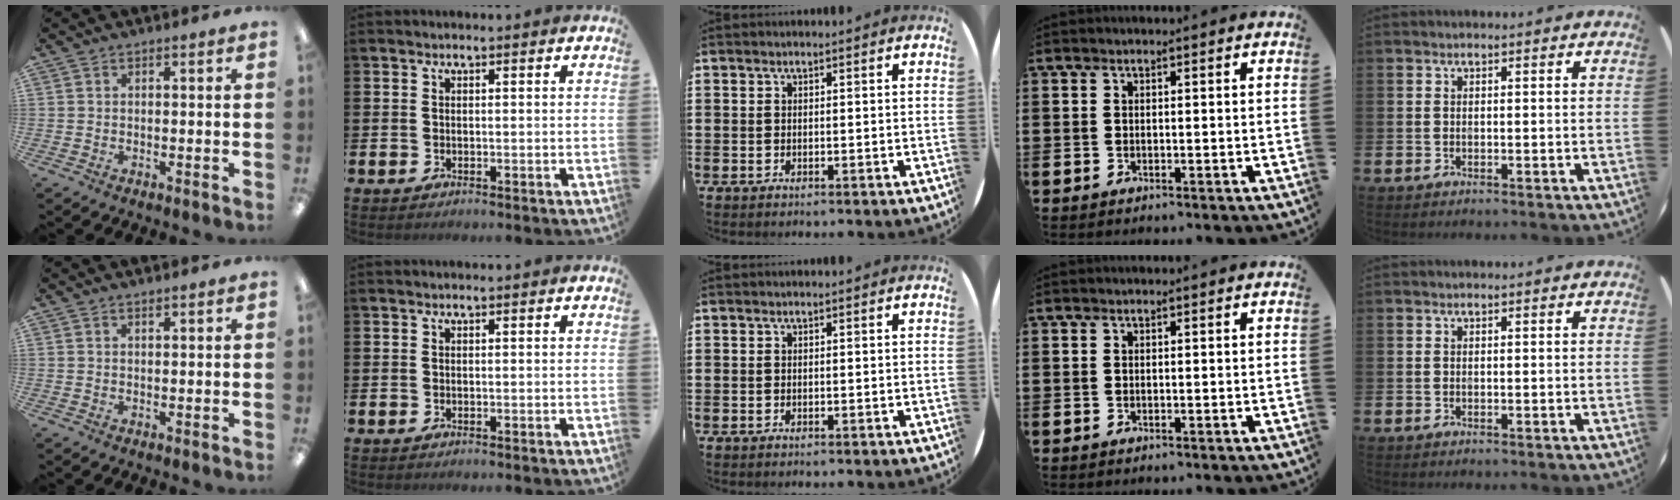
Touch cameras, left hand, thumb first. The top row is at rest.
{"thumb": {"total": 0.7, "force": [0.7, 0.1, 0.2], "torque": [-0.005, 0.000, 0.012]}}